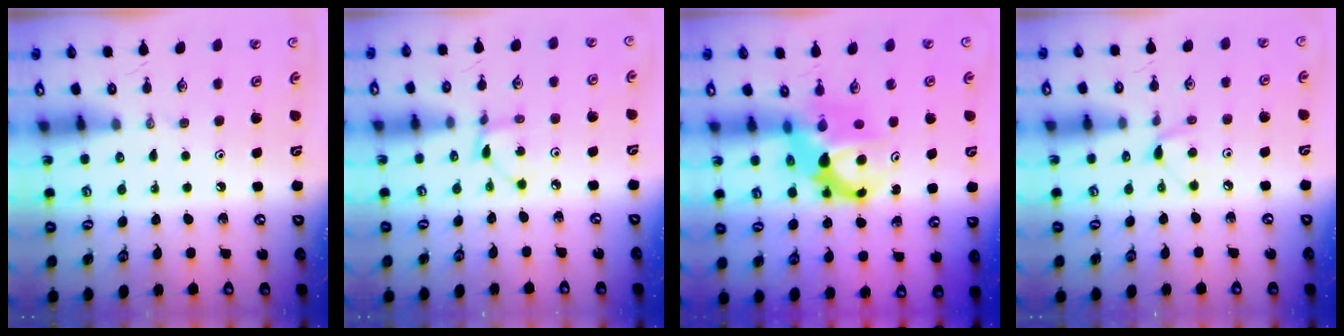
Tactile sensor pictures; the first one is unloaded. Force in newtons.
{"total": 2.4, "press": 2.4, "slide": 0.3}
{"total": 7.7, "press": 7.7, "slide": 0.5}
{"total": 5.5, "press": 5.5, "slide": 0.7}